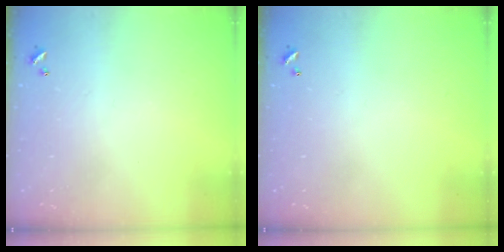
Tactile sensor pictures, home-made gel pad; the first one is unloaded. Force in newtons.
{"total": 0.0}